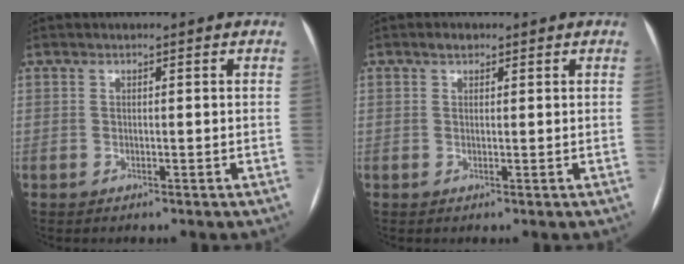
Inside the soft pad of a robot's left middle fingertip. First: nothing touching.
{"total": 1.4, "force": [1.0, 0.8, 0.6], "torque": [-0.012, 0.006, 0.015]}